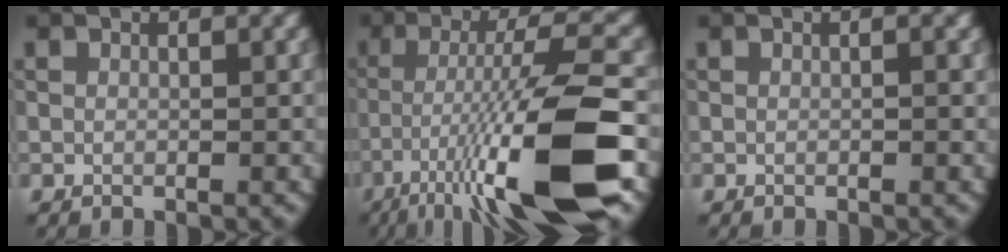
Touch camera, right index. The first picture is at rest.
{"total": 12.4, "force": [-5.7, 2.2, 10.8], "torque": [-0.187, 0.002, -0.100]}
{"total": 0.0}